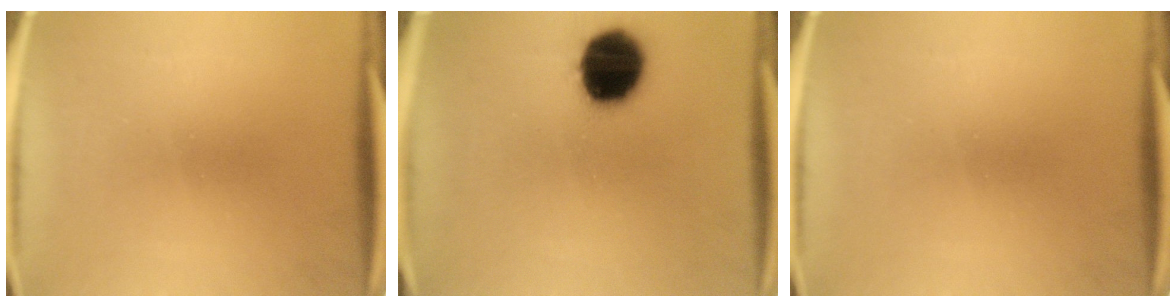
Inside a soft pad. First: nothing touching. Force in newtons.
{"total": 16.8}
{"total": 0.0}